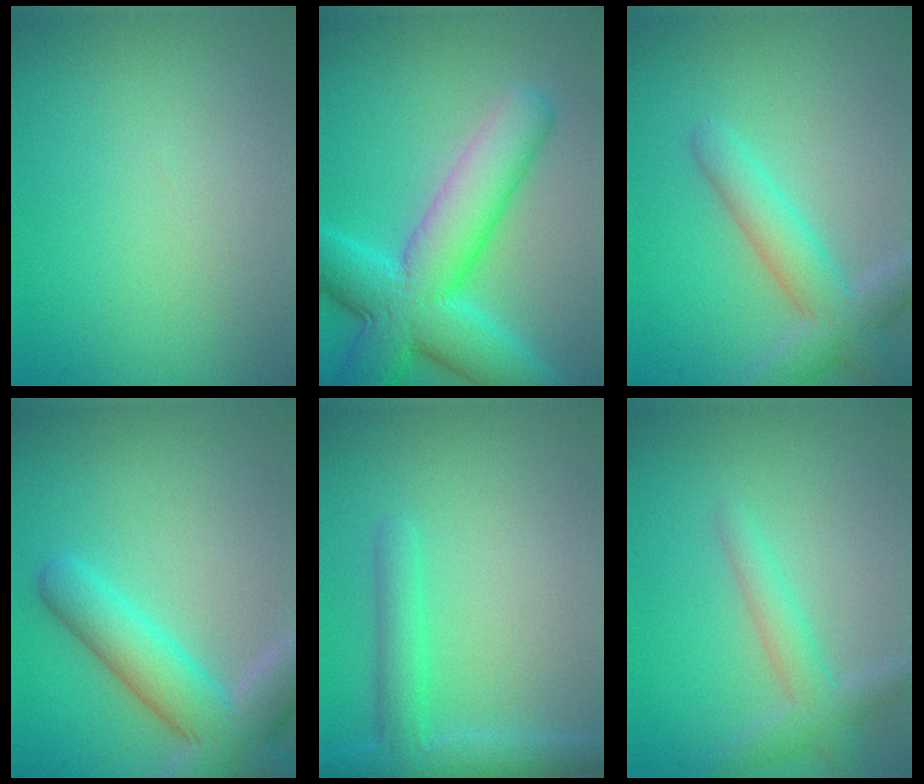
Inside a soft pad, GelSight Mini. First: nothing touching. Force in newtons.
{"total": 9.8, "press": 9.8, "slide": 0.3}
{"total": 4.7, "press": 4.7, "slide": 0.5}
{"total": 7.1, "press": 7.1, "slide": 0.5}
{"total": 3.4, "press": 3.4, "slide": 0.2}
{"total": 2.7, "press": 2.7, "slide": 0.3}